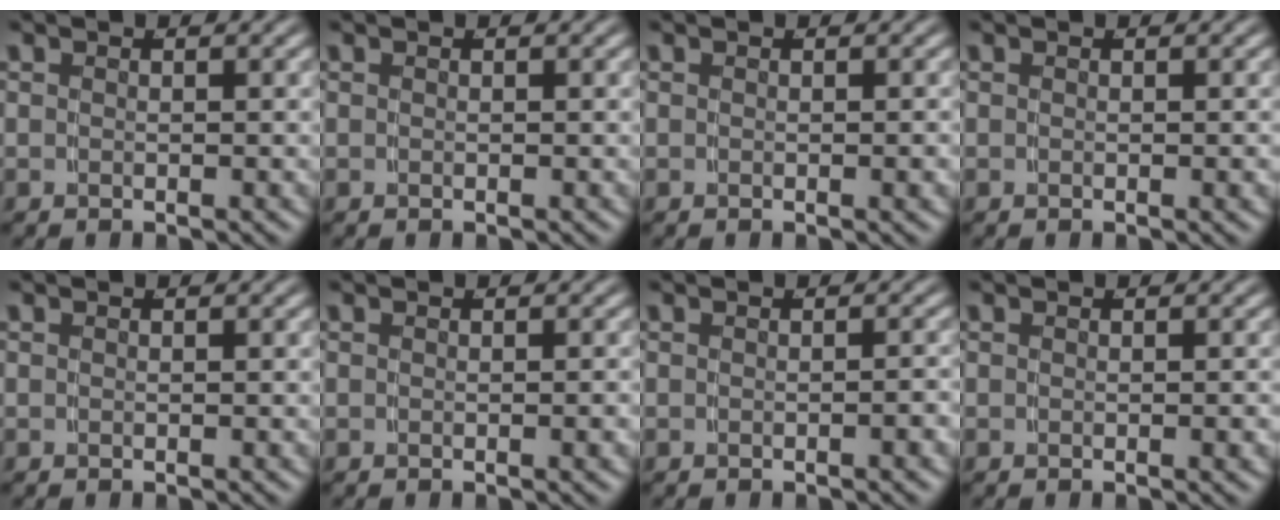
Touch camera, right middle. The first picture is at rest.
{"total": 0.0}
{"total": 0.0}
{"total": 0.0}
{"total": 0.0}
{"total": 0.0}
{"total": 0.7, "force": [-0.5, -0.1, 0.5], "torque": [-0.006, 0.005, -0.010]}
{"total": 0.0}